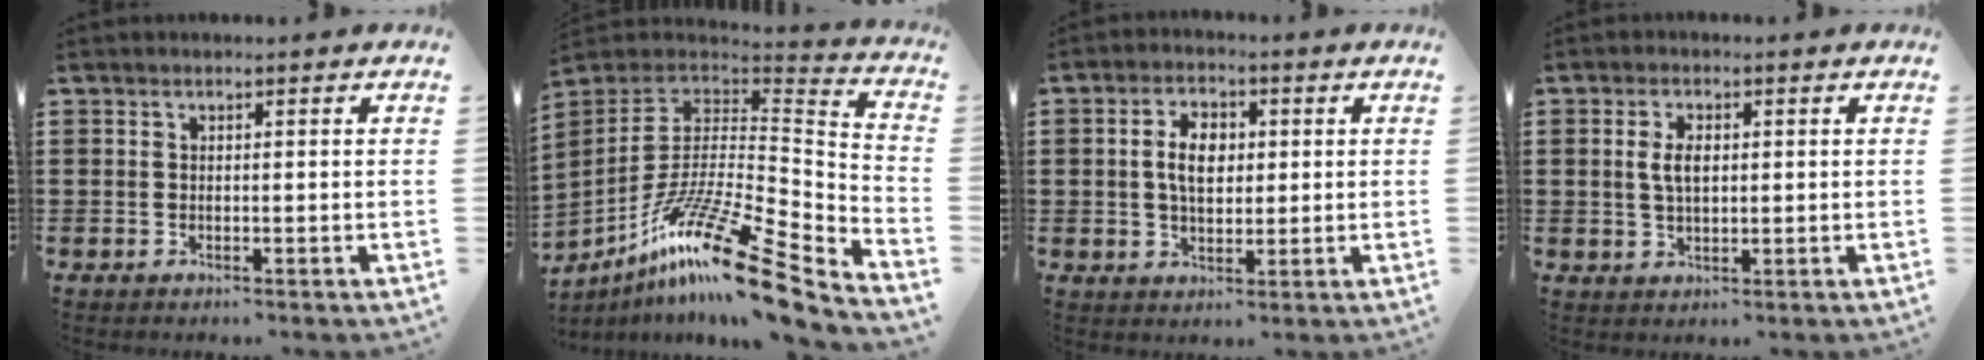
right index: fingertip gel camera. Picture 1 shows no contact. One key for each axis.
{"total": 18.4, "fx": -11.9, "fy": 2.8, "fz": 13.7, "tx": -0.264, "ty": 0.021, "tz": -0.216}
{"total": 5.5, "fx": 0.5, "fy": 3.3, "fz": 4.3, "tx": -0.083, "ty": 0.011, "tz": 0.004}
{"total": 3.6, "fx": 0.5, "fy": 1.8, "fz": 3.1, "tx": -0.071, "ty": 0.006, "tz": 0.004}